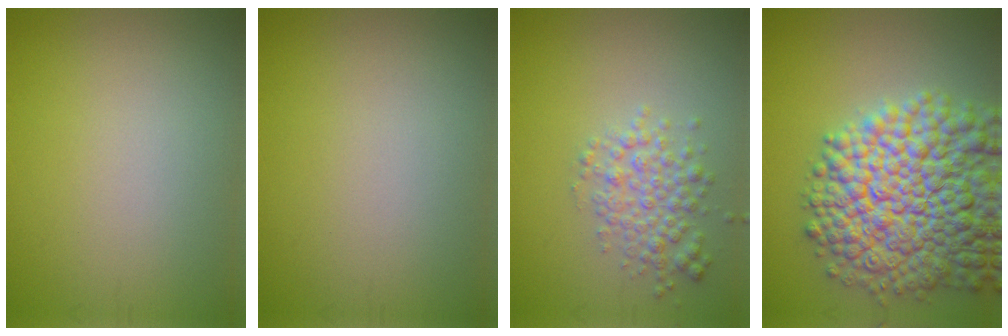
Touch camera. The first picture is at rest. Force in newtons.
{"total": 0.0}
{"total": 3.2, "press": 3.2, "slide": 0.1}
{"total": 14.7, "press": 14.7, "slide": 0.6}